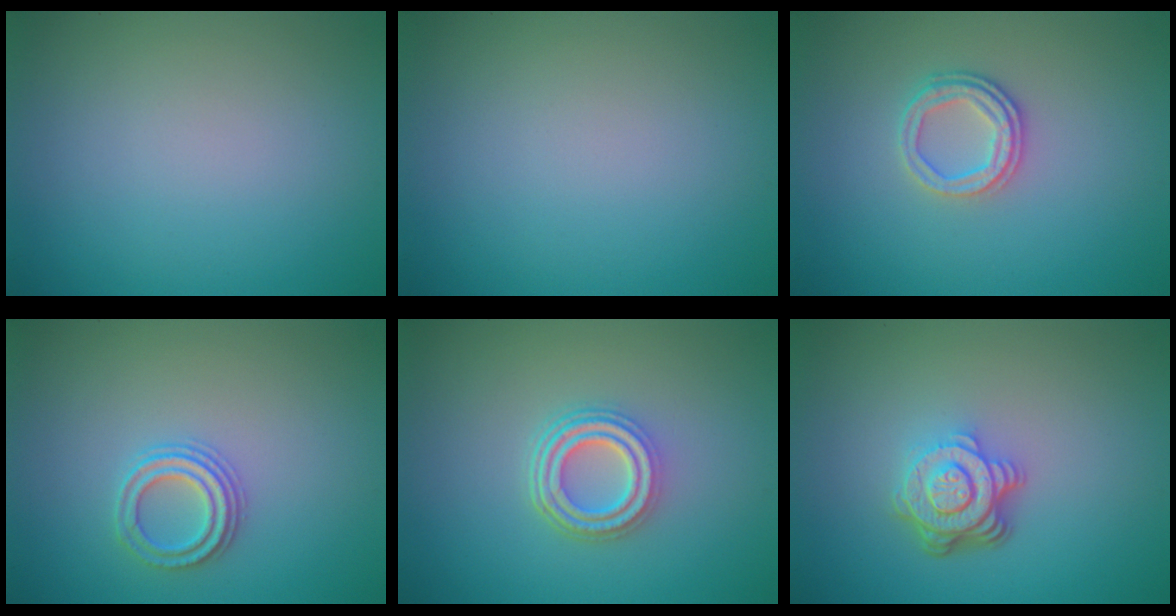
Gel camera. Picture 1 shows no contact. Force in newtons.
{"total": 0.0}
{"total": 2.6, "press": 2.3, "slide": 1.1}
{"total": 2.3, "press": 2.2, "slide": 0.8}
{"total": 4.5, "press": 3.3, "slide": 3.0}
{"total": 4.9, "press": 3.4, "slide": 3.5}